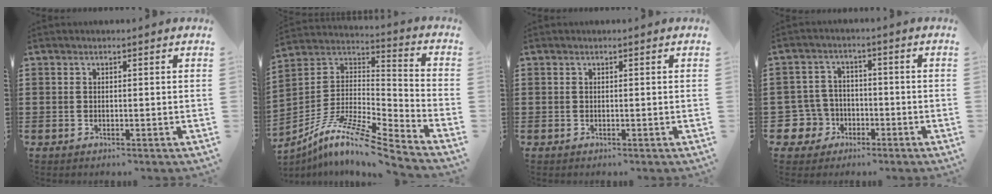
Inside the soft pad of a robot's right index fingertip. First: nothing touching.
{"total": 9.5, "force": [-7.9, 0.5, 5.2], "torque": [-0.116, -0.006, -0.167]}
{"total": 0.0}
{"total": 6.1, "force": [-2.3, 5.4, 1.7], "torque": [-0.081, 0.003, -0.049]}